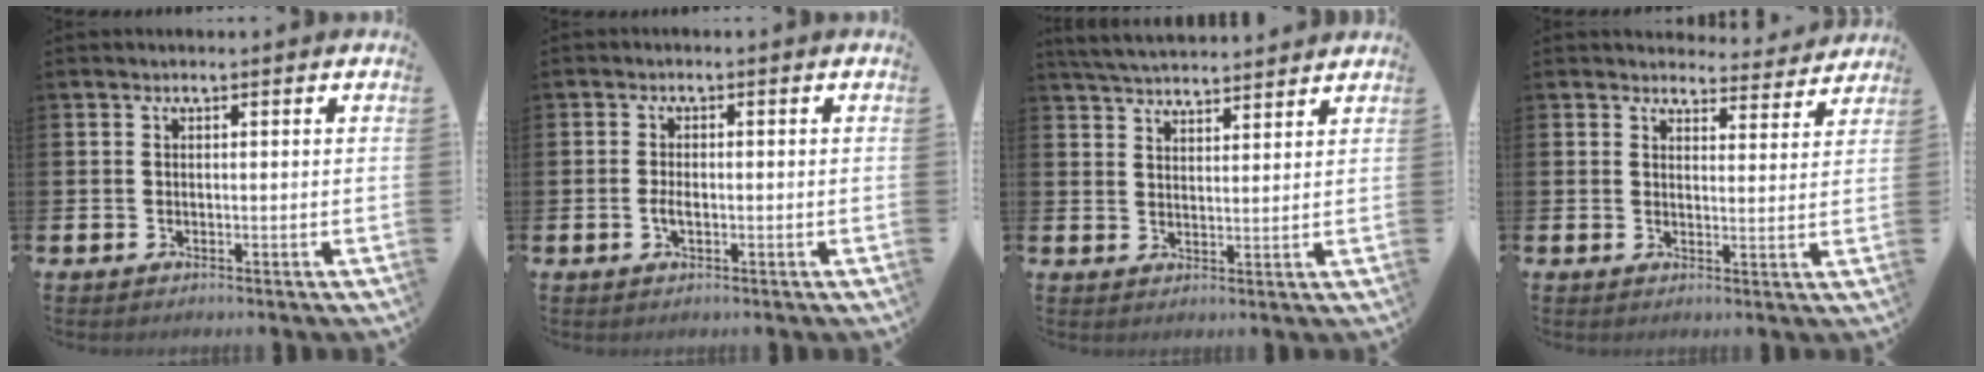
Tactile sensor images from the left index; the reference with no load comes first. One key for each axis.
{"total": 1.9, "fx": -0.4, "fy": 0.9, "fz": 1.6, "tx": -0.025, "ty": -0.001, "tz": -0.009}
{"total": 4.7, "fx": 4.7, "fy": 0.3, "fz": 0.3, "tx": -0.027, "ty": -0.023, "tz": 0.087}
{"total": 3.9, "fx": 3.8, "fy": 1.0, "fz": 0.0, "tx": -0.004, "ty": -0.026, "tz": 0.065}